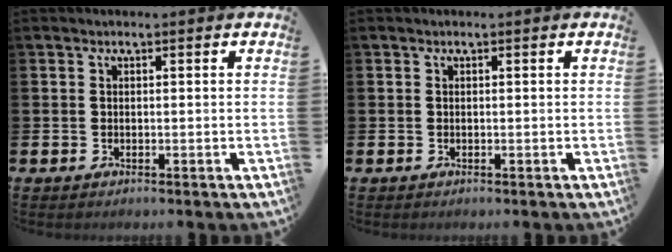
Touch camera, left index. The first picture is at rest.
{"total": 0.0}